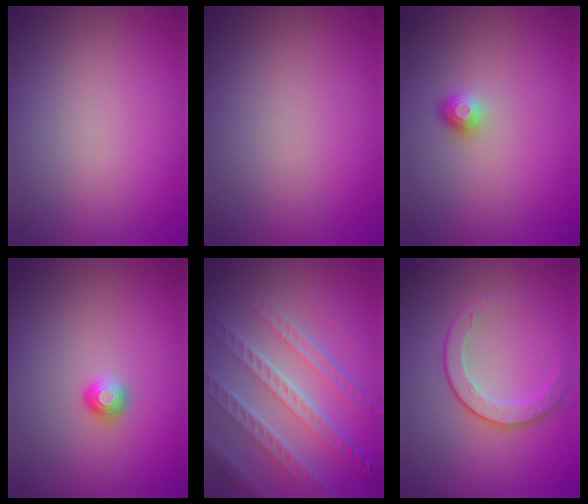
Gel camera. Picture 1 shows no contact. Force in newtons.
{"total": 0.0}
{"total": 1.1, "press": 1.0, "slide": 0.5}
{"total": 1.1, "press": 1.1, "slide": 0.1}
{"total": 7.4, "press": 5.3, "slide": 5.2}
{"total": 2.4, "press": 1.9, "slide": 1.5}